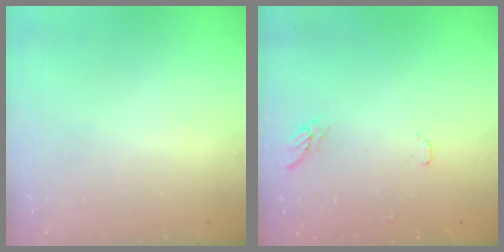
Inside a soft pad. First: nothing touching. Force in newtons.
{"total": 6.9, "press": 6.9, "slide": 0.5}